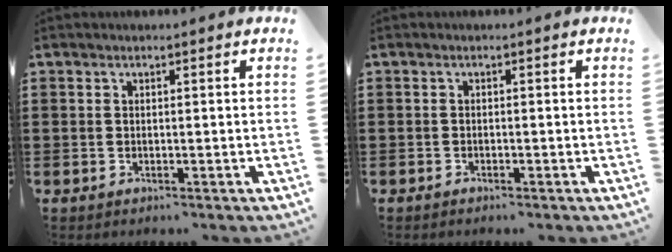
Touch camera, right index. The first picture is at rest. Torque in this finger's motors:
{"motor_torque": [0.54, -0.45, 0.04, 0.03]}